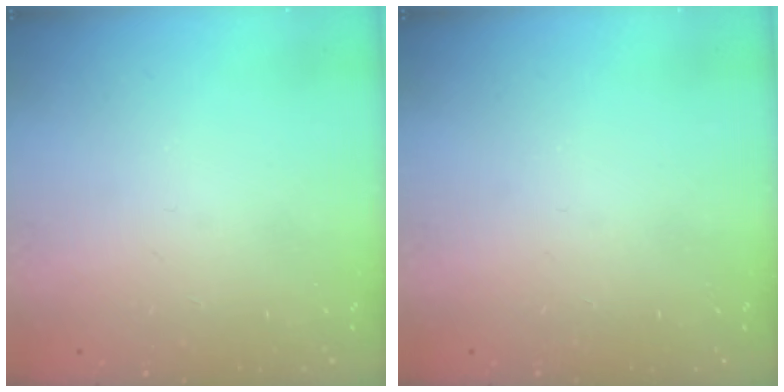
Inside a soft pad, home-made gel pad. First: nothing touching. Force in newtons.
{"total": 0.0}